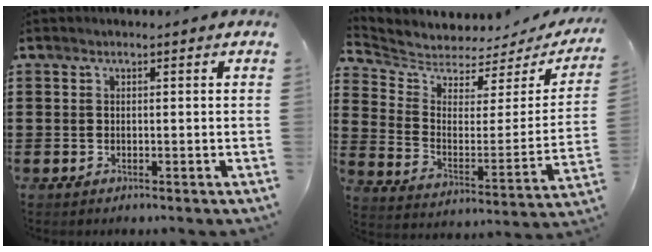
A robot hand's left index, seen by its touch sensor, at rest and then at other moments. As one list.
[{"total": 4.3, "force": [4.1, 1.3, 0.1], "torque": [-0.036, -0.044, 0.067]}]